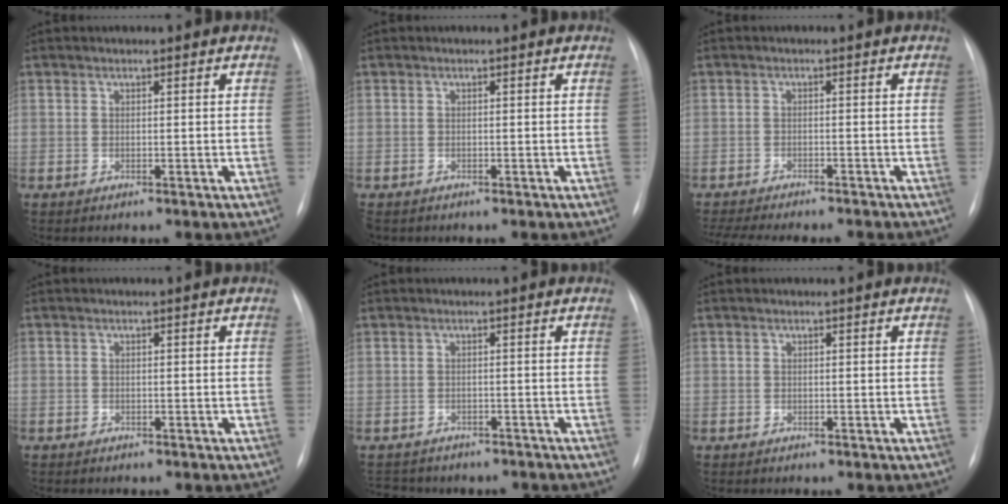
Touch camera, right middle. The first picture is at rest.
{"total": 1.5, "force": [-1.1, 0.9, 0.4], "torque": [-0.007, 0.001, -0.013]}
{"total": 14.5, "force": [-12.8, 2.9, 6.1], "torque": [-0.122, -0.015, -0.170]}
{"total": 1.9, "force": [-1.4, 1.0, 0.5], "torque": [-0.009, 0.003, -0.015]}
{"total": 11.1, "force": [-9.5, 5.1, 2.7], "torque": [-0.056, 0.012, -0.109]}
{"total": 0.9, "force": [-0.5, 0.7, 0.0], "torque": [-0.006, 0.004, -0.007]}